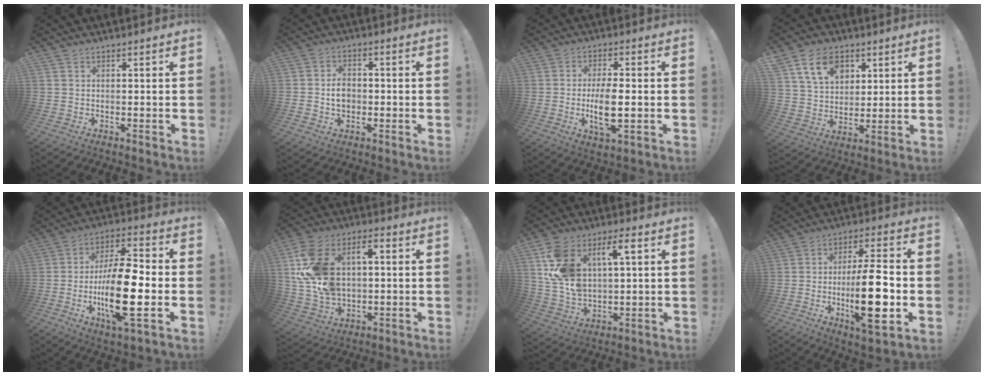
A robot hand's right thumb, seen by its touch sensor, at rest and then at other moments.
{"total": 5.3, "force": [-0.9, 4.0, 3.4], "torque": [-0.036, 0.005, -0.018]}
{"total": 9.5, "force": [-1.2, 3.0, 8.9], "torque": [-0.167, -0.014, -0.027]}
{"total": 13.6, "force": [6.8, 9.6, 6.8], "torque": [-0.110, -0.017, 0.132]}
{"total": 19.9, "force": [-4.2, 6.4, 18.4], "torque": [-0.333, 0.004, -0.070]}
{"total": 18.6, "force": [3.1, 13.7, 12.2], "torque": [-0.233, 0.002, 0.055]}
{"total": 14.9, "force": [5.6, 8.9, 10.6], "torque": [-0.206, -0.008, 0.100]}
{"total": 18.1, "force": [-3.6, 4.9, 17.0], "torque": [-0.278, 0.000, -0.059]}